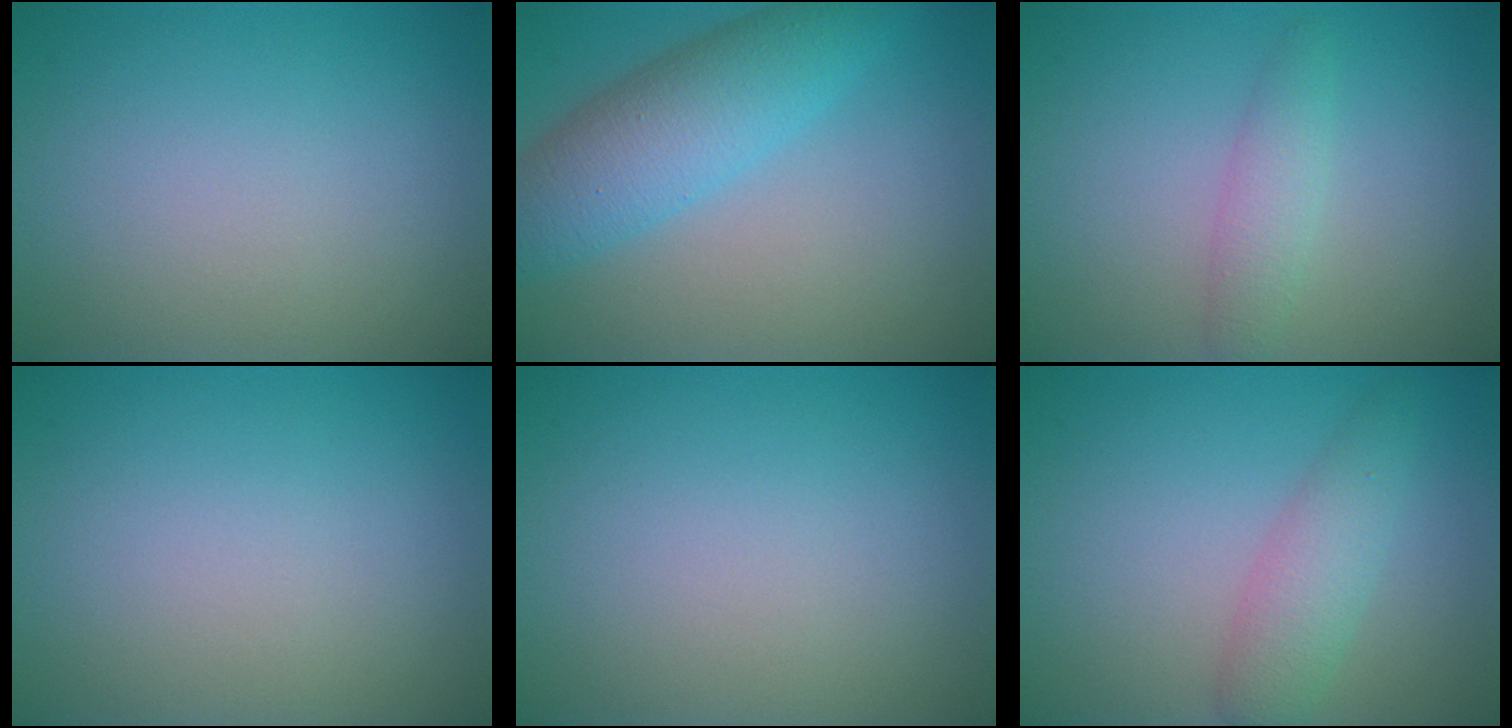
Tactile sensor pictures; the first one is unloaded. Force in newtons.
{"total": 6.1, "press": 6.1, "slide": 0.1}
{"total": 2.0, "press": 2.0, "slide": 0.1}
{"total": 0.0}
{"total": 0.0}
{"total": 3.0, "press": 3.0, "slide": 0.1}